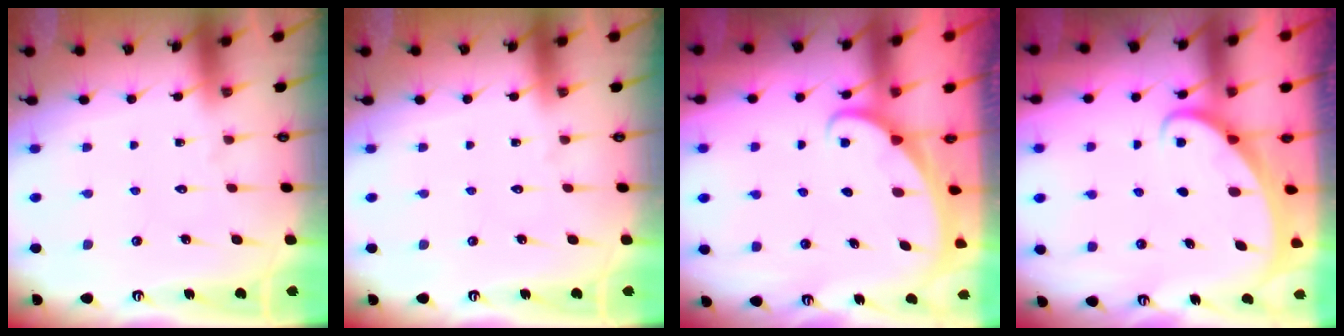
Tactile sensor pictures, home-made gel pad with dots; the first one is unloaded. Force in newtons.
{"total": 0.0}
{"total": 1.8, "press": 1.8, "slide": 0.1}
{"total": 1.9, "press": 1.9, "slide": 0.2}